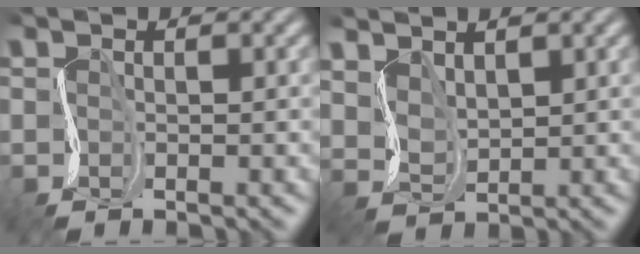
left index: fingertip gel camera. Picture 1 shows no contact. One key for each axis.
{"total": 3.0, "fx": 2.7, "fy": 1.2, "fz": 0.5, "tx": -0.023, "ty": 0.005, "tz": 0.063}